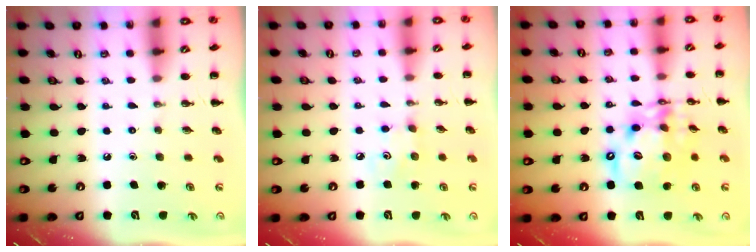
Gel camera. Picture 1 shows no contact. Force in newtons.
{"total": 3.1, "press": 3.0, "slide": 0.7}
{"total": 15.3, "press": 14.8, "slide": 3.7}